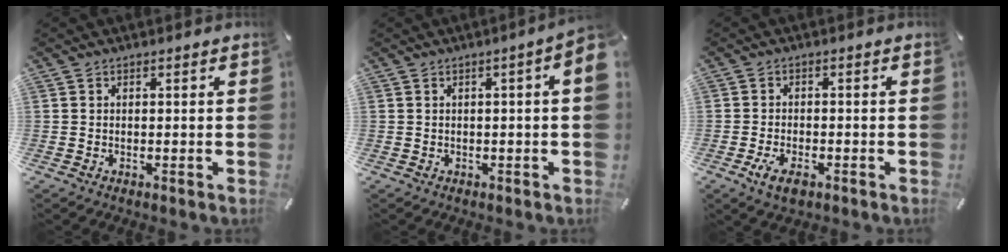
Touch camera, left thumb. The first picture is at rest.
{"total": 3.6, "force": [0.3, 0.3, 3.5], "torque": [-0.061, -0.001, 0.005]}
{"total": 4.3, "force": [-2.3, 2.2, 2.8], "torque": [-0.058, 0.009, -0.042]}